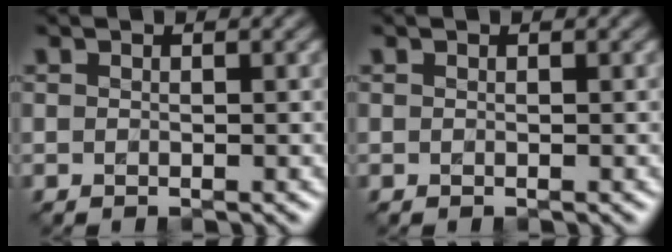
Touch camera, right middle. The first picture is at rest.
{"total": 0.0}